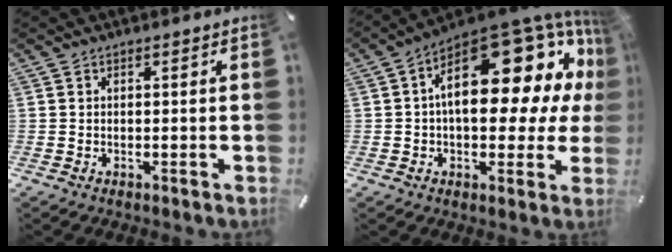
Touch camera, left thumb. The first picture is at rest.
{"total": 24.5, "force": [8.1, 12.3, 19.5], "torque": [-0.253, -0.068, 0.139]}